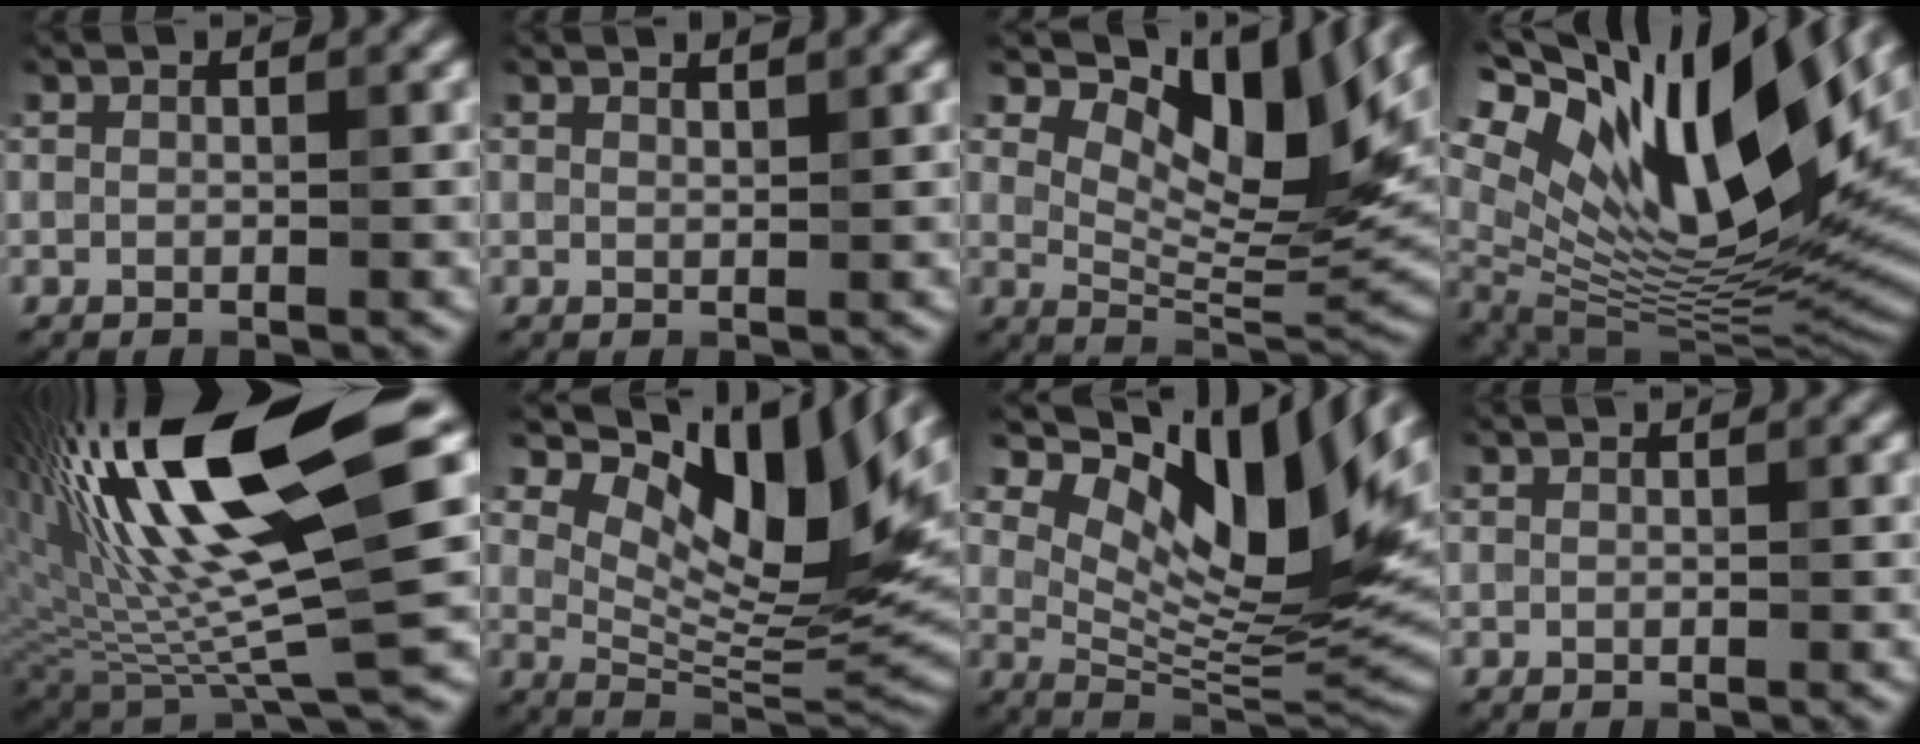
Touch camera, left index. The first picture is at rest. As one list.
[{"total": 1.1, "force": [1.1, 0.0, 0.3], "torque": [0.005, 0.002, 0.016]}, {"total": 10.9, "force": [6.1, 4.2, 7.9], "torque": [-0.115, -0.003, 0.107]}, {"total": 18.9, "force": [8.8, 7.6, 15.0], "torque": [-0.282, 0.024, 0.149]}, {"total": 17.3, "force": [5.3, 4.3, 15.9], "torque": [-0.298, 0.008, 0.092]}, {"total": 13.2, "force": [6.9, 5.2, 10.0], "torque": [-0.158, -0.001, 0.125]}, {"total": 14.9, "force": [7.4, 5.9, 11.5], "torque": [-0.176, 0.002, 0.131]}, {"total": 0.0}]